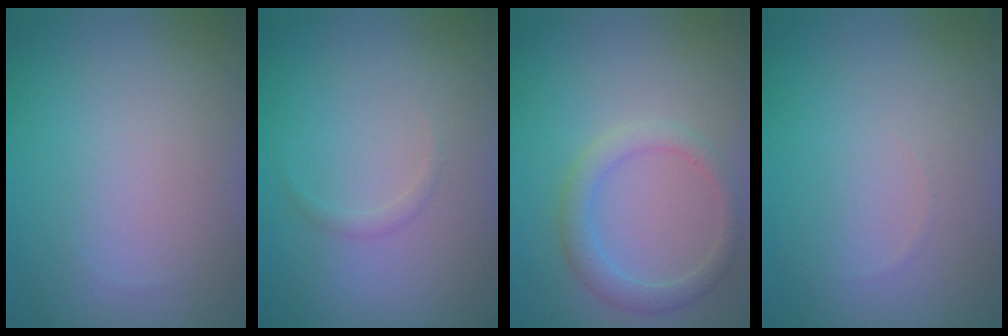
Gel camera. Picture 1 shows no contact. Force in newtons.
{"total": 0.6, "press": 0.6, "slide": 0.1}
{"total": 2.2, "press": 2.2, "slide": 0.1}
{"total": 0.0}